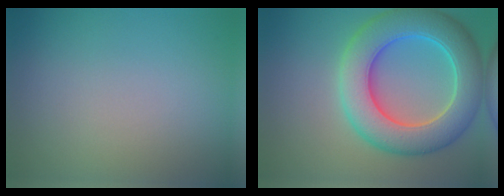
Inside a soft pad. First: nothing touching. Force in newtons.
{"total": 8.8, "press": 8.8, "slide": 0.4}